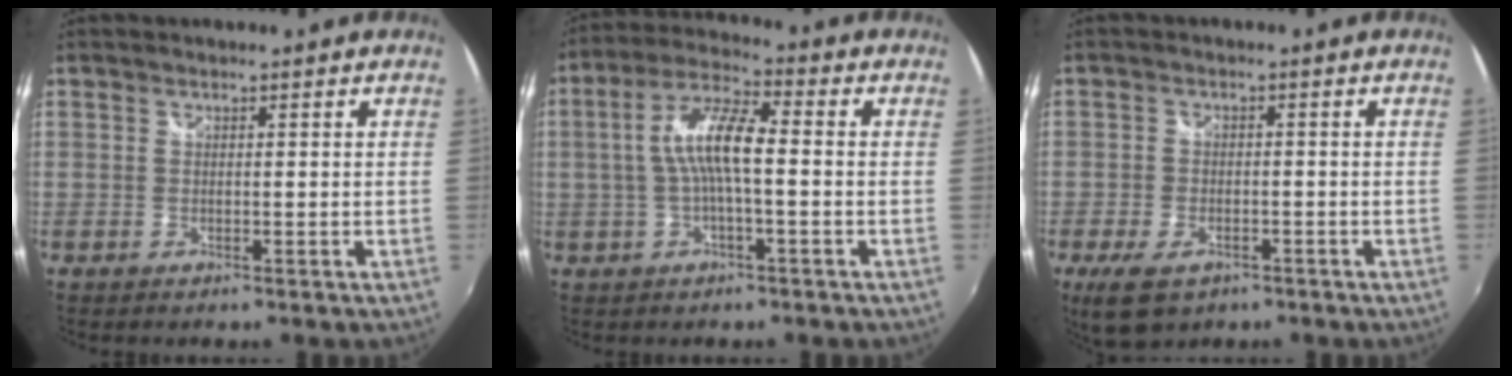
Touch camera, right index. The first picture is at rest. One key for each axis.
{"total": 9.0, "fx": -0.5, "fy": 1.9, "fz": 8.8, "tx": -0.178, "ty": 0.016, "tz": -0.010}
{"total": 7.8, "fx": -4.6, "fy": 4.3, "fz": 4.5, "tx": -0.112, "ty": -0.021, "tz": -0.079}